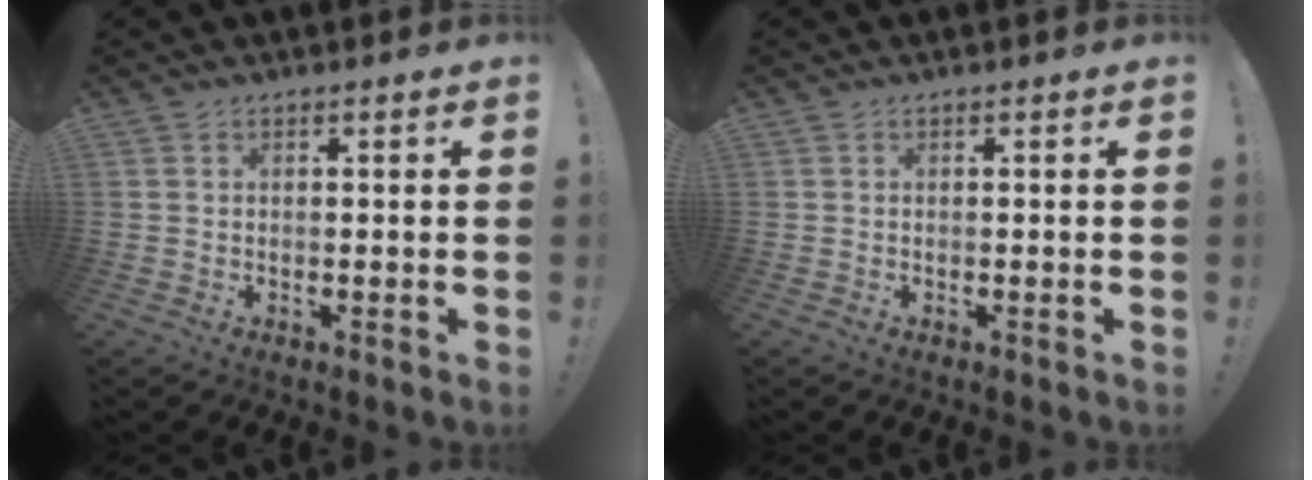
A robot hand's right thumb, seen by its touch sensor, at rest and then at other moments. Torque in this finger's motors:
{"motor_torque": [0.00, 0.00, 0.00, 0.00, 0.00]}